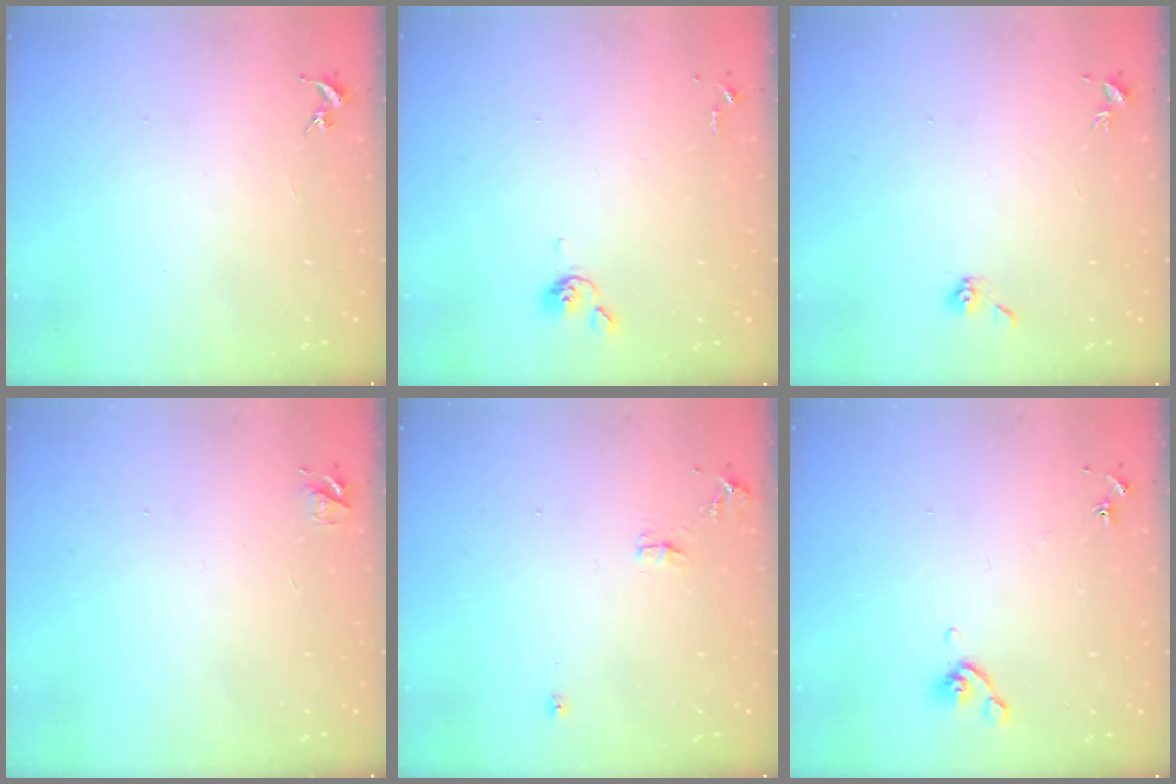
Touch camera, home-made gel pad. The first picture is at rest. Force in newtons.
{"total": 4.6, "press": 4.5, "slide": 0.5}
{"total": 5.3, "press": 5.2, "slide": 1.1}
{"total": 4.7, "press": 4.7, "slide": 0.6}
{"total": 6.9, "press": 6.9, "slide": 0.9}
{"total": 5.8, "press": 5.6, "slide": 1.7}